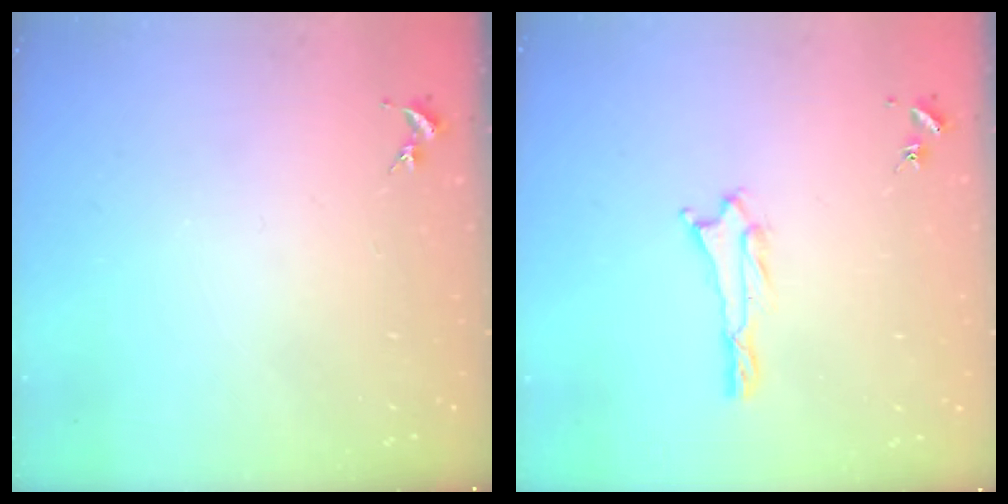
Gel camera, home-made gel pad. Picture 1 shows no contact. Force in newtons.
{"total": 1.0, "press": 1.0, "slide": 0.1}